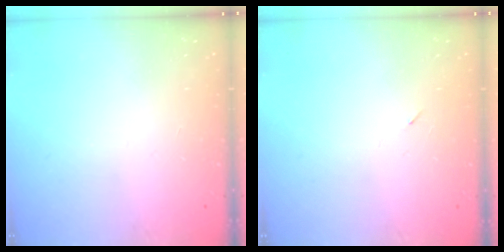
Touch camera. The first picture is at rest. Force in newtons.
{"total": 2.2, "press": 1.9, "slide": 1.2}